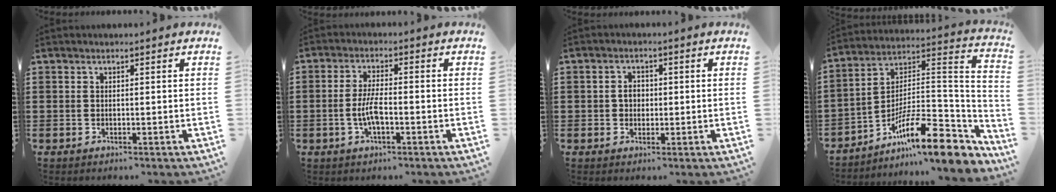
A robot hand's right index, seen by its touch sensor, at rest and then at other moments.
{"total": 4.5, "force": [-1.1, 1.3, 4.1], "torque": [-0.090, -0.001, -0.026]}
{"total": 2.1, "force": [0.0, 1.6, 1.3], "torque": [-0.028, 0.008, -0.002]}
{"total": 14.6, "force": [-9.2, 3.8, 10.6], "torque": [-0.171, 0.005, -0.166]}